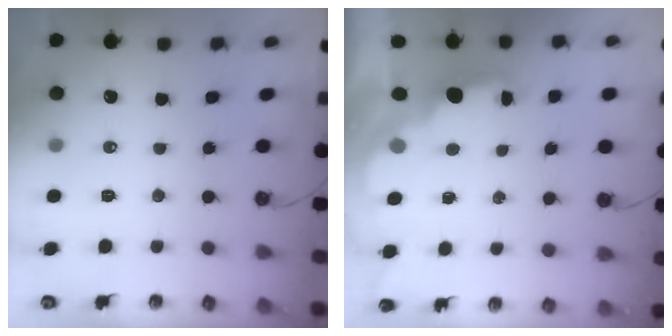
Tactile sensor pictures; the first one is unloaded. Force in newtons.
{"total": 2.2, "press": 2.1, "slide": 0.8}